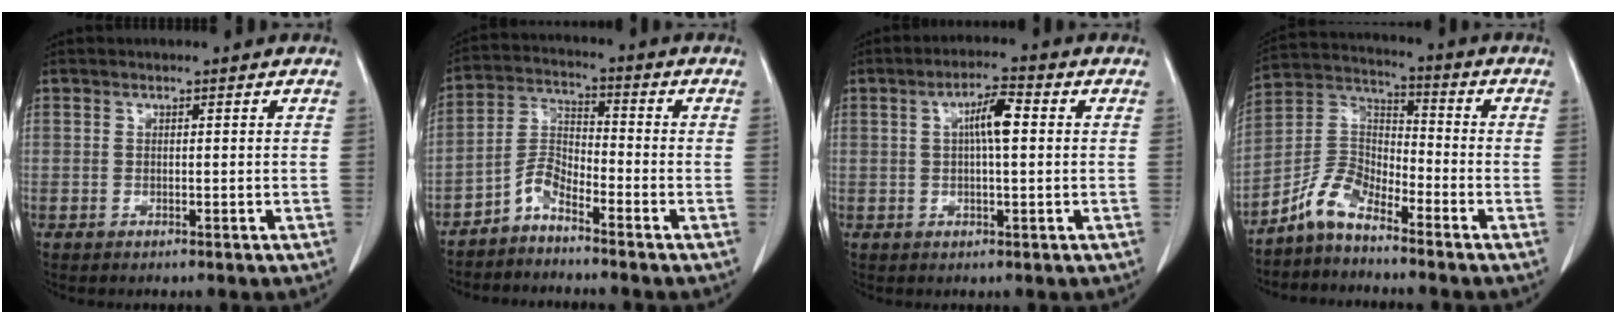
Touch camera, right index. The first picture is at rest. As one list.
[{"total": 4.6, "force": [-3.7, 1.3, 2.3], "torque": [-0.049, 0.000, -0.080]}, {"total": 5.1, "force": [0.9, 0.8, 5.0], "torque": [-0.089, 0.011, 0.012]}, {"total": 7.1, "force": [-5.7, 2.7, 3.2], "torque": [-0.072, 0.024, -0.120]}]